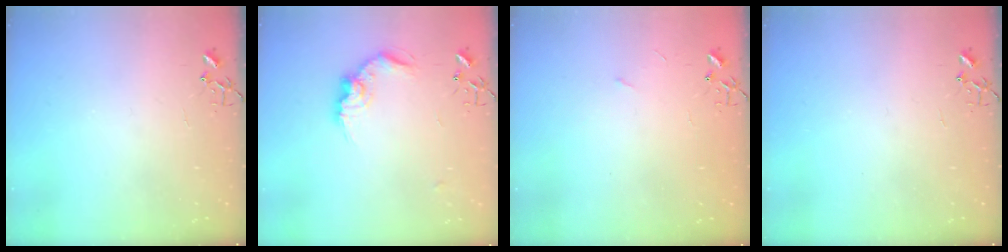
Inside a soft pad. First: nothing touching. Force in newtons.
{"total": 11.4, "press": 11.4, "slide": 0.3}
{"total": 2.6, "press": 2.6, "slide": 0.4}
{"total": 0.0}